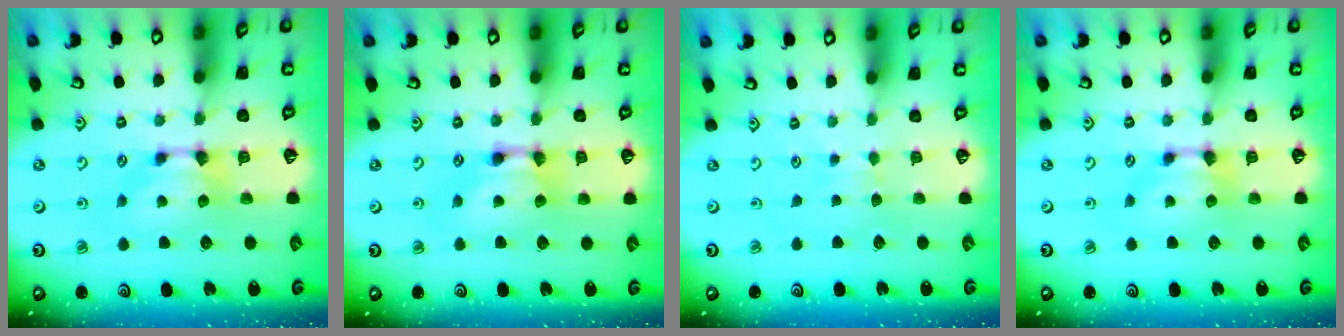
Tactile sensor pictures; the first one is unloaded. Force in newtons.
{"total": 2.0, "press": 2.0, "slide": 0.1}
{"total": 2.5, "press": 2.5, "slide": 0.3}
{"total": 0.0}